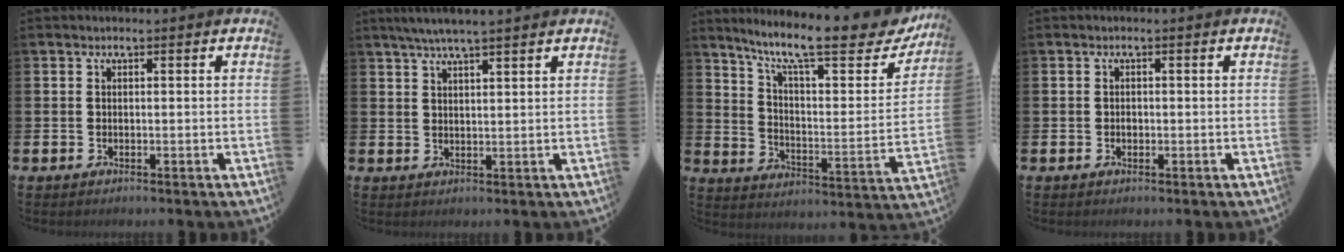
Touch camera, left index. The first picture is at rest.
{"total": 4.0, "force": [3.6, -0.1, 1.8], "torque": [-0.051, -0.001, 0.065]}
{"total": 12.3, "force": [9.7, 2.8, 6.9], "torque": [-0.140, -0.069, 0.157]}
{"total": 0.7, "force": [-0.1, 0.6, 0.3], "torque": [-0.001, 0.001, -0.004]}